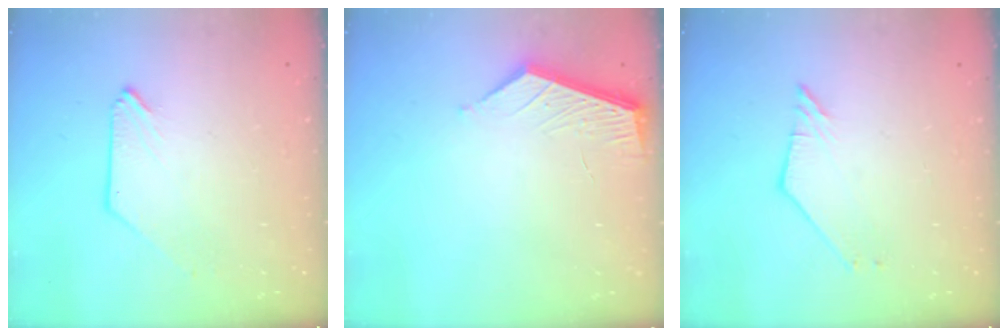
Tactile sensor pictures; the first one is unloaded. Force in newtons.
{"total": 5.0, "press": 5.0, "slide": 0.3}
{"total": 2.2, "press": 2.2, "slide": 0.4}